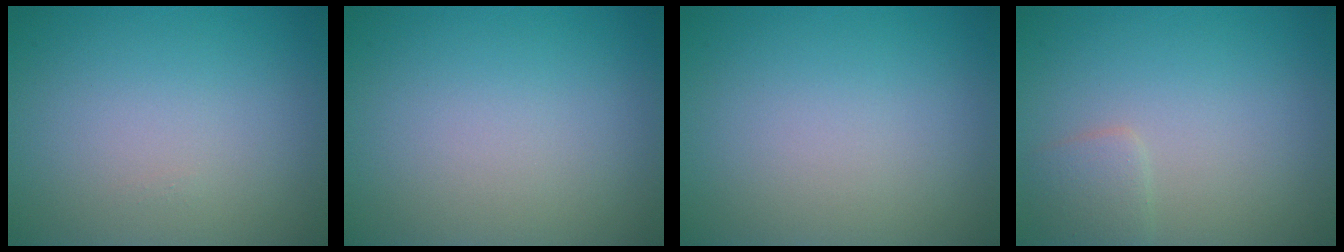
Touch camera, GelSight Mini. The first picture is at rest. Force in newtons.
{"total": 0.0}
{"total": 0.0}
{"total": 1.4, "press": 1.4, "slide": 0.0}